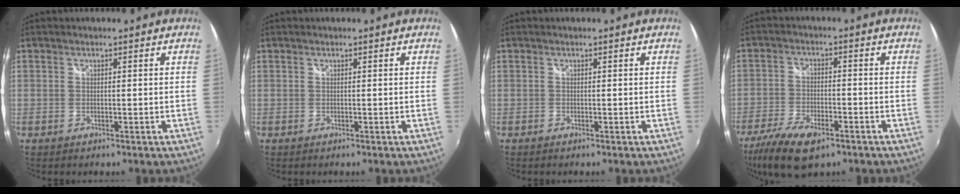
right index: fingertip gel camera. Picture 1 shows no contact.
{"total": 0.0}
{"total": 0.0}
{"total": 12.5, "force": [-8.1, 4.9, 8.1], "torque": [-0.190, -0.035, -0.149]}